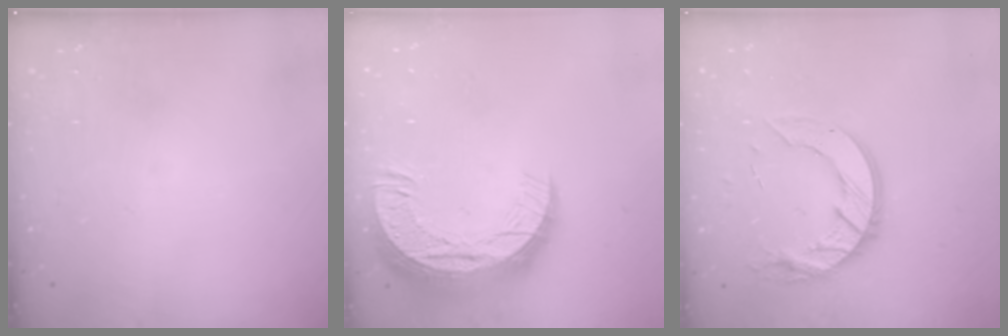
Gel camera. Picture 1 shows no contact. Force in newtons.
{"total": 16.4, "press": 16.4, "slide": 1.0}
{"total": 12.9, "press": 12.9, "slide": 0.8}